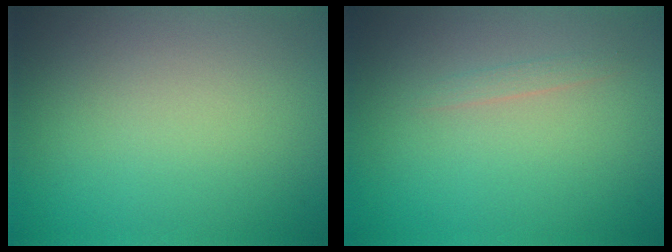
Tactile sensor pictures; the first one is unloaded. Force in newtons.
{"total": 0.7, "press": 0.7, "slide": 0.1}